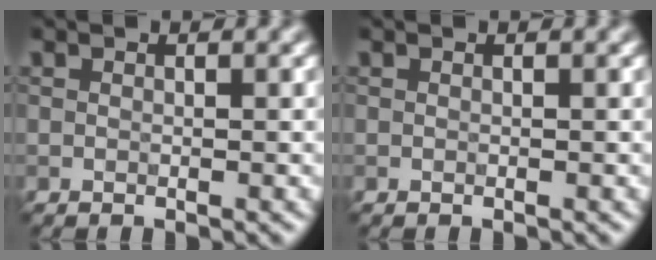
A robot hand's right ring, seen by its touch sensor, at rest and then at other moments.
{"total": 0.0}